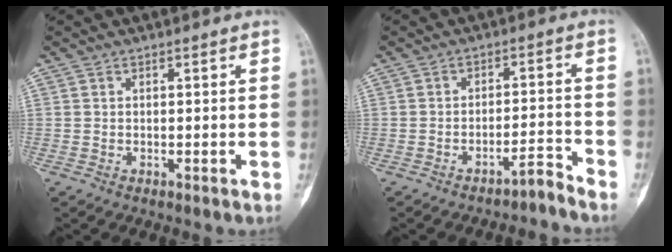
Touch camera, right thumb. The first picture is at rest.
{"total": 3.3, "force": [-3.2, 0.0, 0.9], "torque": [-0.013, 0.043, -0.046]}